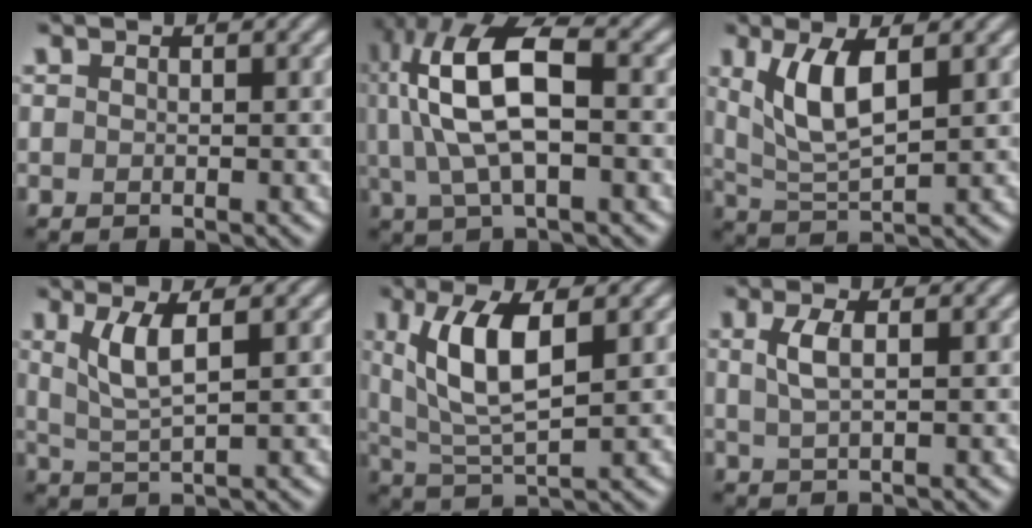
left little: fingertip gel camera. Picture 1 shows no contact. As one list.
[{"total": 10.3, "force": [1.5, 4.5, 9.1], "torque": [-0.193, 0.015, 0.023]}, {"total": 5.2, "force": [1.8, 1.9, 4.5], "torque": [-0.100, -0.004, 0.039]}, {"total": 3.6, "force": [1.3, 0.8, 3.2], "torque": [-0.071, -0.004, 0.030]}, {"total": 6.8, "force": [1.9, 2.5, 6.0], "torque": [-0.120, -0.002, 0.040]}, {"total": 2.3, "force": [0.6, 0.7, 2.1], "torque": [-0.046, 0.004, 0.014]}]